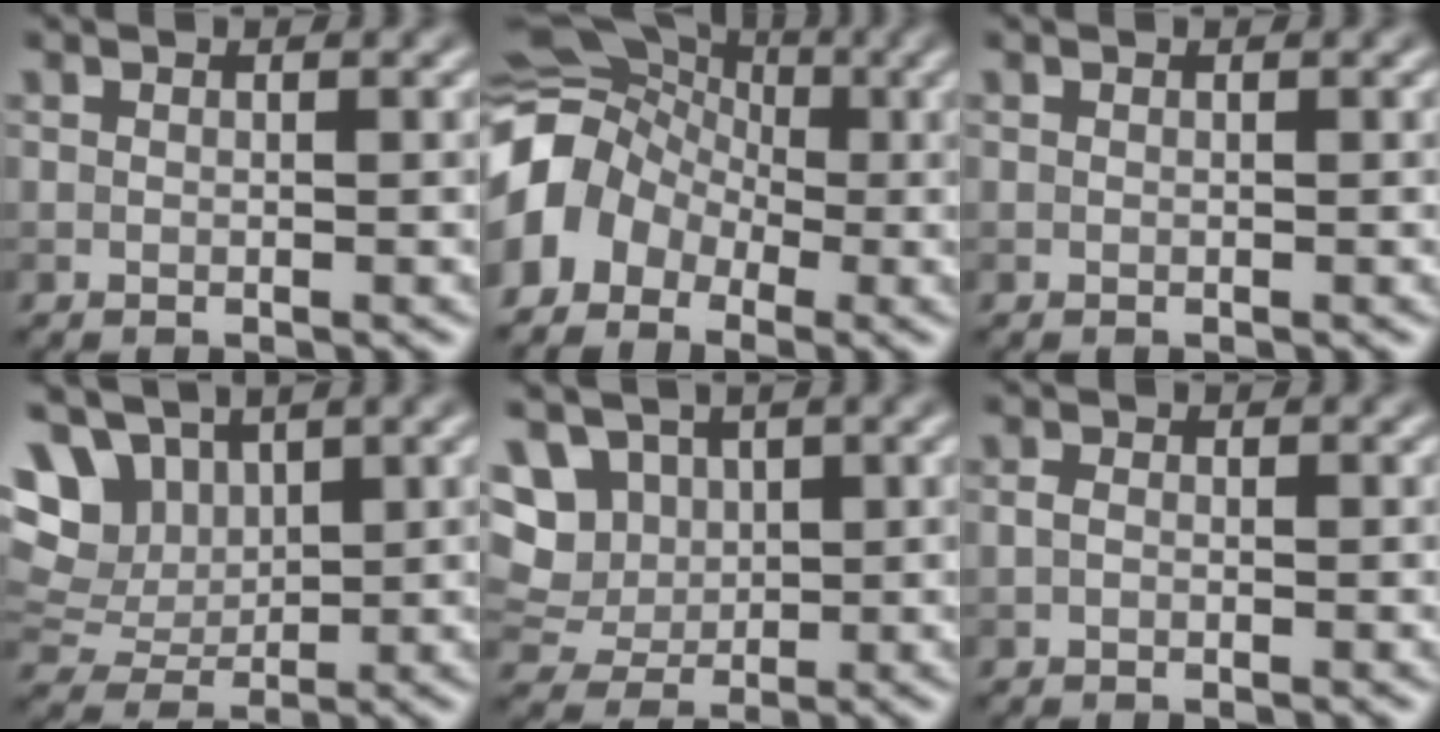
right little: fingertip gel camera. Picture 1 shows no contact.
{"total": 6.6, "force": [-1.5, 5.5, 3.3], "torque": [-0.055, 0.011, -0.047]}
{"total": 0.0}
{"total": 8.6, "force": [4.0, 6.0, 4.6], "torque": [-0.101, 0.018, 0.073]}
{"total": 6.9, "force": [3.1, 5.3, 3.3], "torque": [-0.062, 0.015, 0.041]}
{"total": 0.7, "force": [-0.3, 0.4, 0.5], "torque": [-0.011, 0.000, -0.008]}